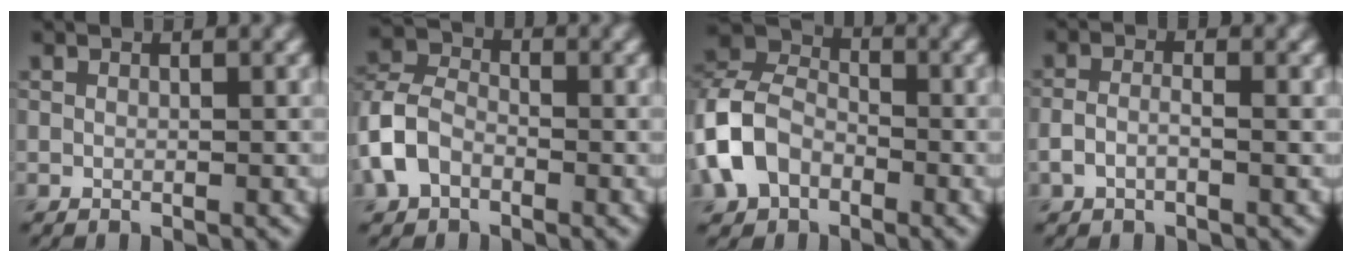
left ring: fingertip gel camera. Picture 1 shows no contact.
{"total": 4.5, "force": [-1.9, 3.2, 2.6], "torque": [-0.057, 0.007, -0.052]}
{"total": 7.8, "force": [-2.9, 5.7, 4.5], "torque": [-0.102, 0.005, -0.076]}
{"total": 1.8, "force": [-0.8, 0.8, 1.4], "torque": [-0.028, 0.002, -0.019]}